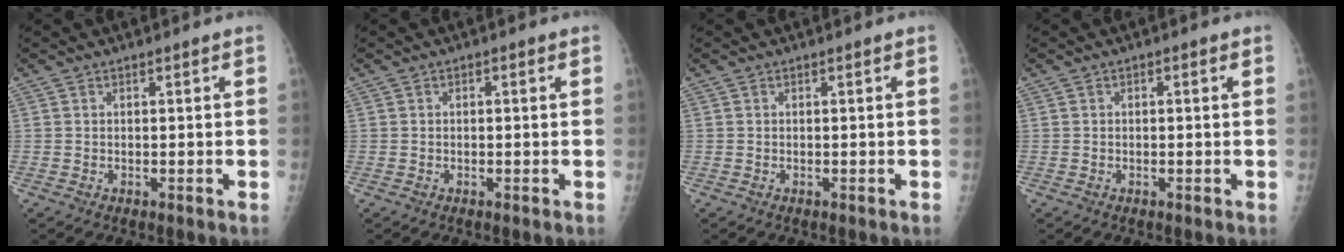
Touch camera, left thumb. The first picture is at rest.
{"total": 0.5, "force": [0.1, 0.2, 0.5], "torque": [-0.004, 0.001, -0.003]}
{"total": 0.0}
{"total": 0.6, "force": [0.1, 0.3, 0.6], "torque": [-0.005, 0.002, -0.002]}